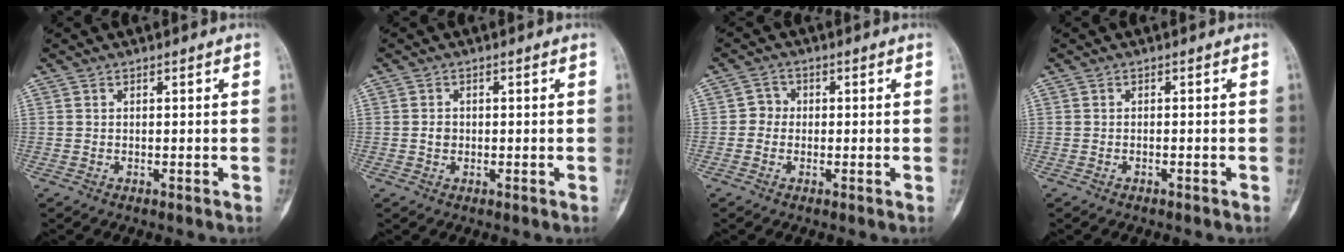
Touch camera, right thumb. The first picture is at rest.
{"total": 1.5, "force": [-0.1, 1.2, 0.8], "torque": [-0.009, 0.005, -0.003]}
{"total": 2.4, "force": [-0.3, 2.3, 0.8], "torque": [0.004, 0.010, -0.014]}
{"total": 0.6, "force": [-0.5, 0.1, 0.3], "torque": [-0.012, 0.007, -0.006]}